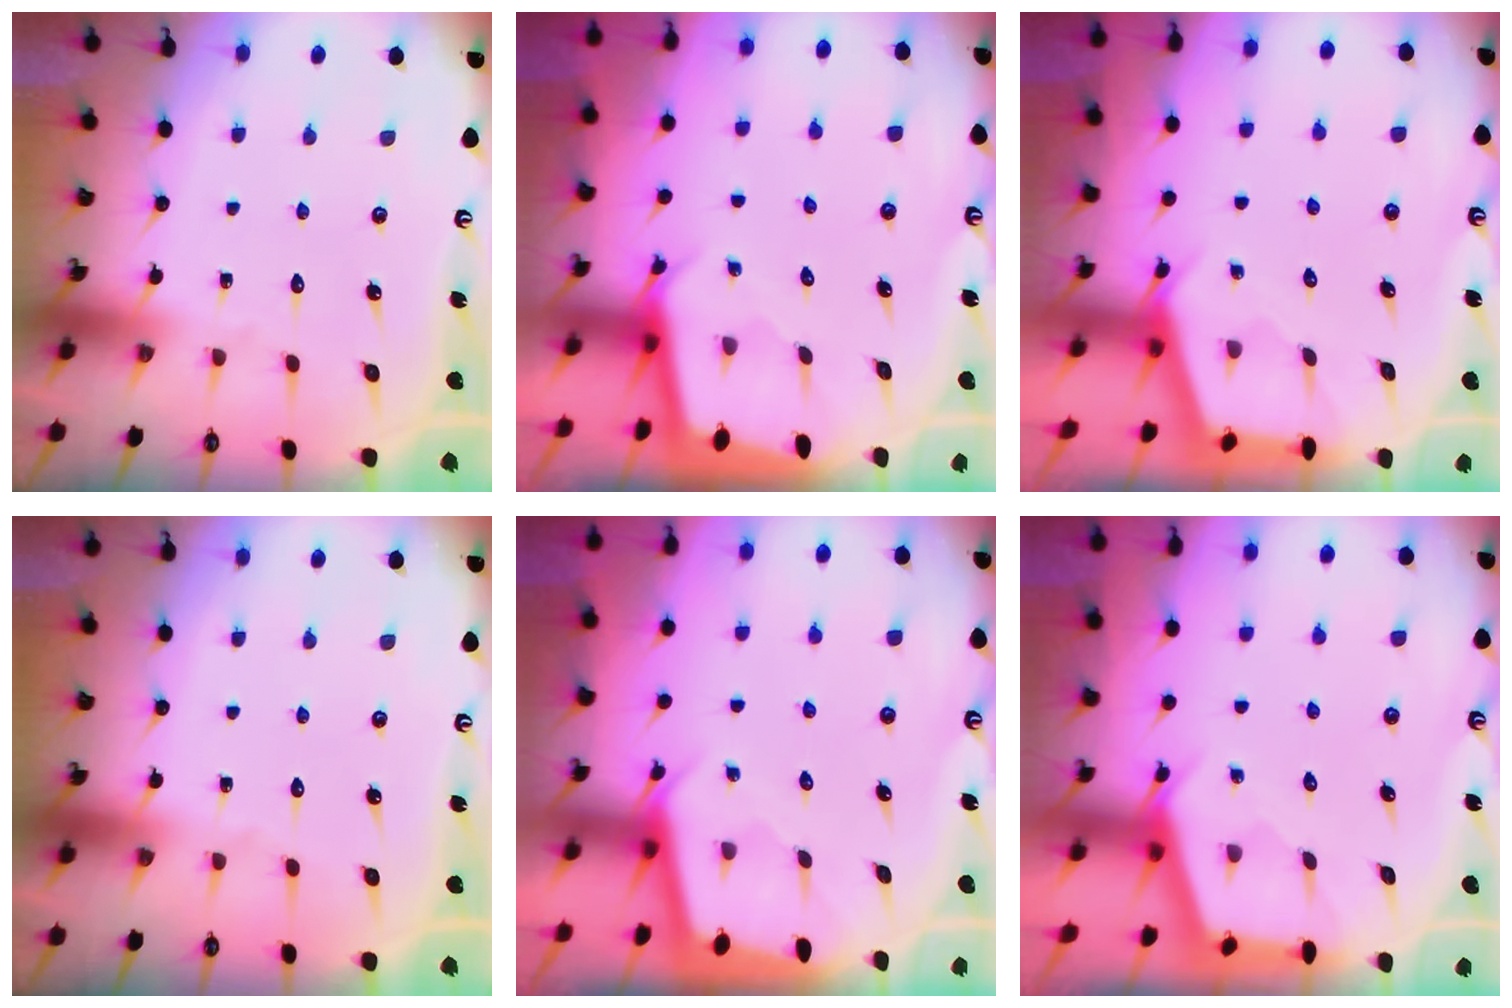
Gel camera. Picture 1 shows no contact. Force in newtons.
{"total": 2.4, "press": 2.4, "slide": 0.2}
{"total": 2.7, "press": 2.6, "slide": 0.3}
{"total": 0.0}
{"total": 2.0, "press": 2.0, "slide": 0.2}
{"total": 2.6, "press": 2.6, "slide": 0.4}